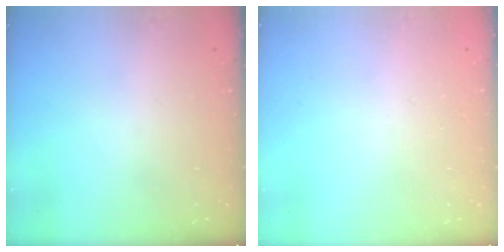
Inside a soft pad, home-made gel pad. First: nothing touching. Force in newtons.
{"total": 2.7, "press": 2.7, "slide": 0.2}